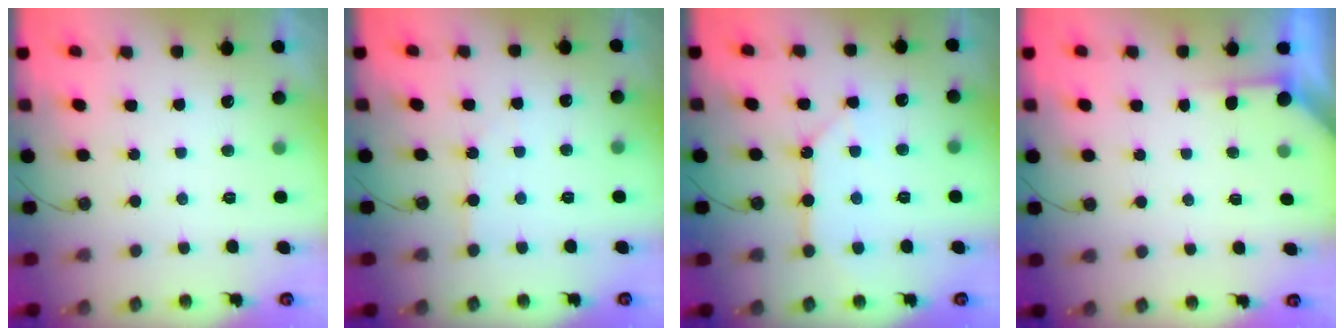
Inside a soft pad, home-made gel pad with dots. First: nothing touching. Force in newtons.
{"total": 2.7, "press": 2.7, "slide": 0.4}
{"total": 10.8, "press": 10.7, "slide": 1.1}
{"total": 1.6, "press": 1.6, "slide": 0.3}